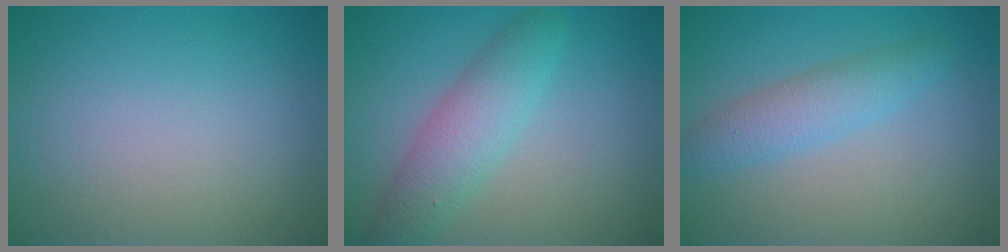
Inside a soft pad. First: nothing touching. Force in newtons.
{"total": 4.2, "press": 4.2, "slide": 0.1}
{"total": 2.9, "press": 2.9, "slide": 0.0}